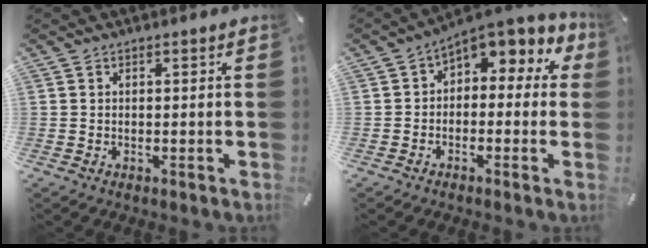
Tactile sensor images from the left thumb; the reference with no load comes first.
{"total": 4.6, "force": [1.7, 3.1, 2.9], "torque": [-0.056, -0.015, 0.028]}